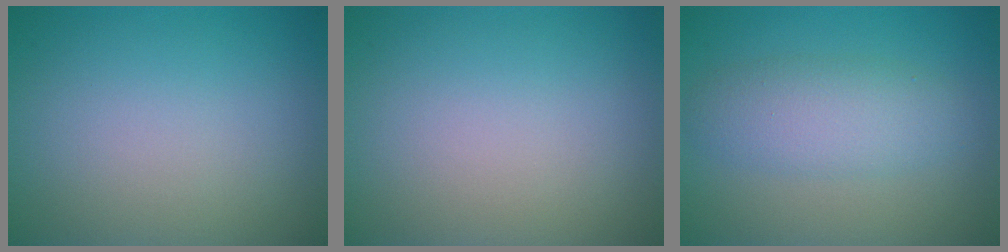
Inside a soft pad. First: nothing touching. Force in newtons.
{"total": 0.0}
{"total": 3.9, "press": 3.9, "slide": 0.2}